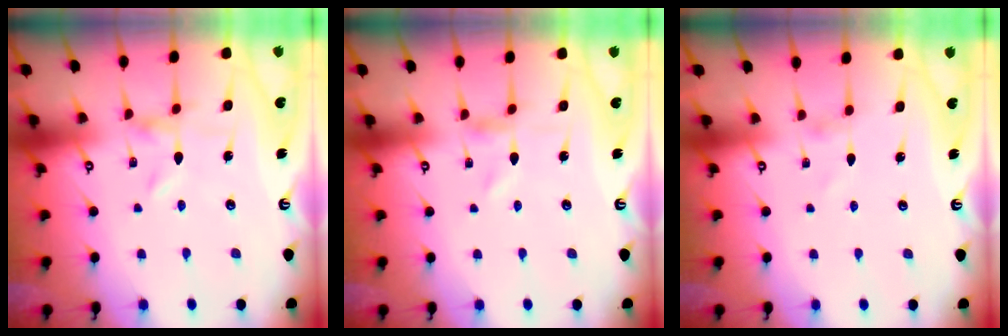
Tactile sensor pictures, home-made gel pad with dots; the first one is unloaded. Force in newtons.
{"total": 0.0}
{"total": 0.6, "press": 0.6, "slide": 0.1}